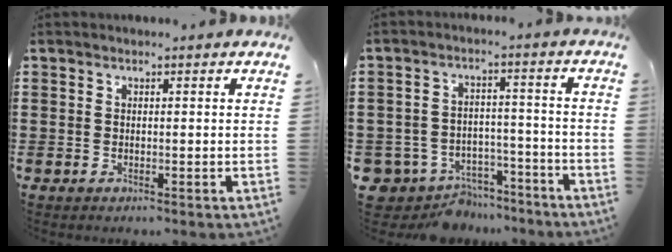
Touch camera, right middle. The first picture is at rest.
{"total": 6.4, "force": [-5.8, 2.7, 0.6], "torque": [-0.025, 0.019, -0.116]}